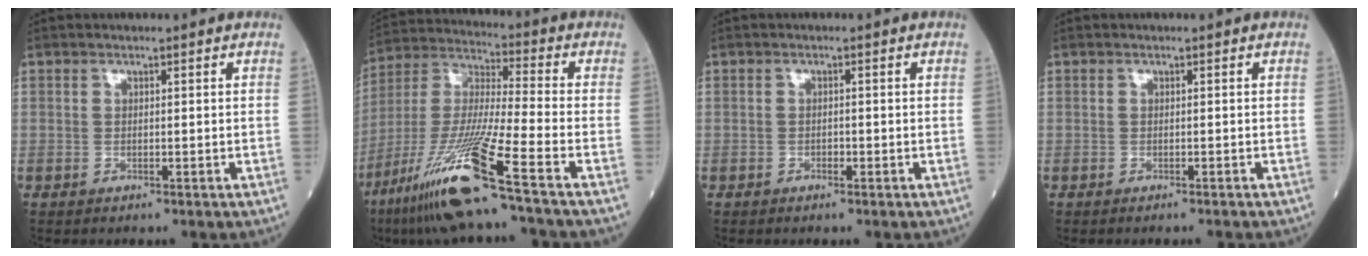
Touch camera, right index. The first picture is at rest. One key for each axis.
{"total": 16.9, "fx": -9.9, "fy": -1.1, "fz": 13.6, "tx": -0.290, "ty": -0.041, "tz": -0.188}
{"total": 0.7, "fx": -0.5, "fy": 0.3, "fz": 0.4, "tx": -0.007, "ty": 0.002, "tz": -0.008}
{"total": 1.2, "fx": -1.2, "fy": -0.2, "fz": 0.3, "tx": -0.003, "ty": 0.000, "tz": -0.016}